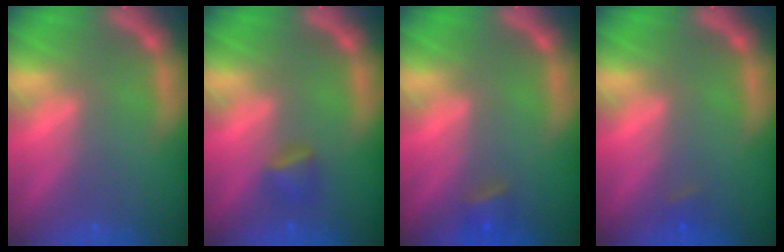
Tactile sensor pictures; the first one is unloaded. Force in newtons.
{"total": 1.9}
{"total": 1.9}
{"total": 0.9}